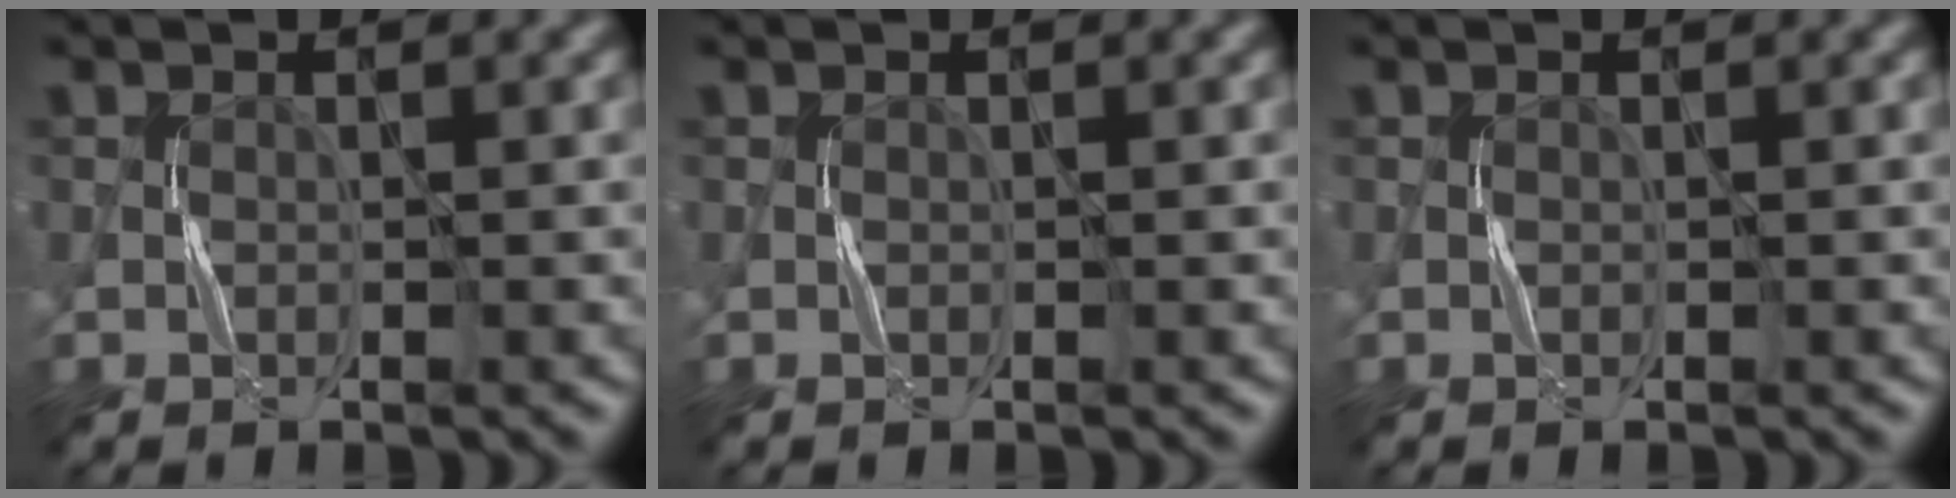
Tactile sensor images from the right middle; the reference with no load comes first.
{"total": 0.0}
{"total": 0.0}